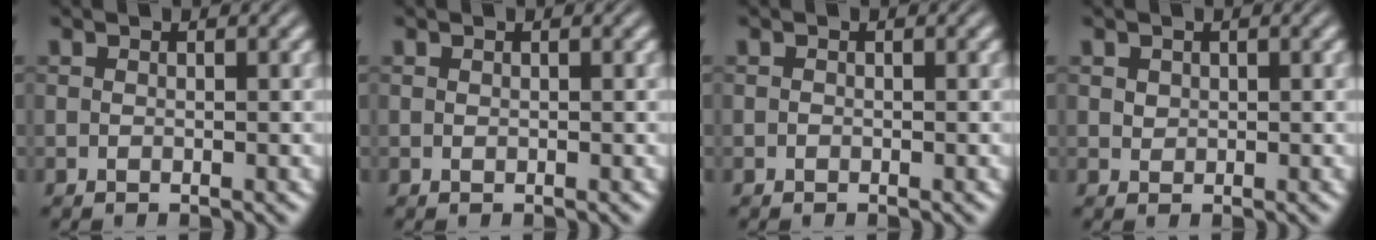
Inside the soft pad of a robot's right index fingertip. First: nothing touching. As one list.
[{"total": 0.0}, {"total": 0.8, "force": [-0.2, -0.7, -0.2], "torque": [0.007, -0.004, -0.001]}, {"total": 0.7, "force": [0.5, -0.5, 0.0], "torque": [0.002, -0.008, 0.023]}]